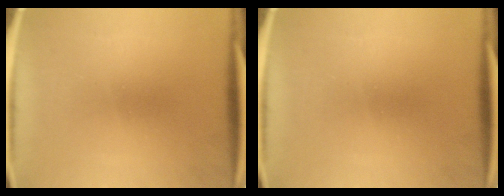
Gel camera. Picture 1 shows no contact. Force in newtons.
{"total": 0.0}